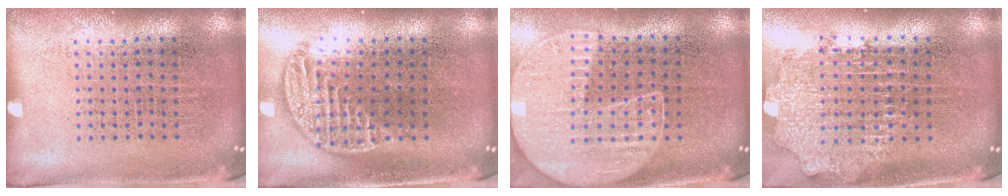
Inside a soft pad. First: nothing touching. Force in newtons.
{"total": 1.3, "press": 1.1, "slide": 0.6}
{"total": 1.3, "press": 1.3, "slide": 0.2}
{"total": 2.0, "press": 1.5, "slide": 1.3}